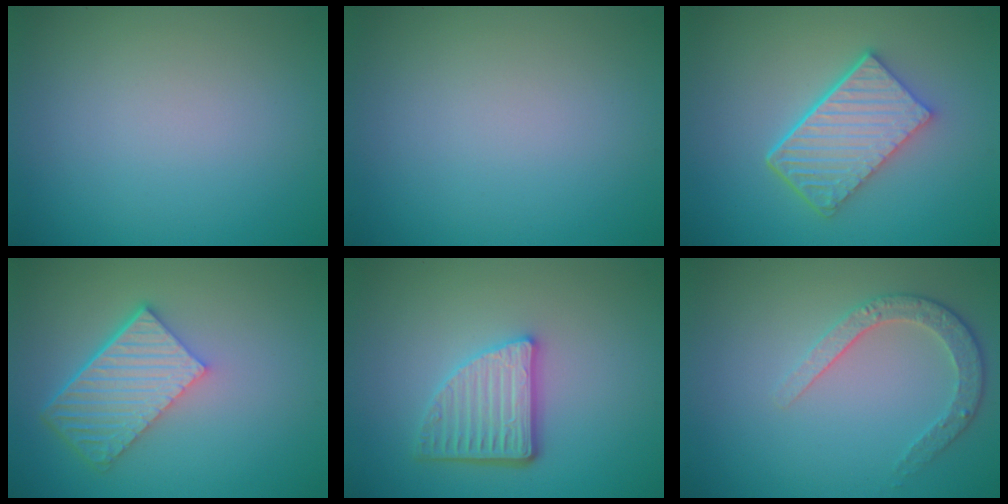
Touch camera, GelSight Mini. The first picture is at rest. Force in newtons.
{"total": 0.0}
{"total": 5.9, "press": 4.3, "slide": 4.1}
{"total": 6.3, "press": 4.5, "slide": 4.4}
{"total": 4.4, "press": 3.6, "slide": 2.5}
{"total": 2.6, "press": 2.5, "slide": 1.0}